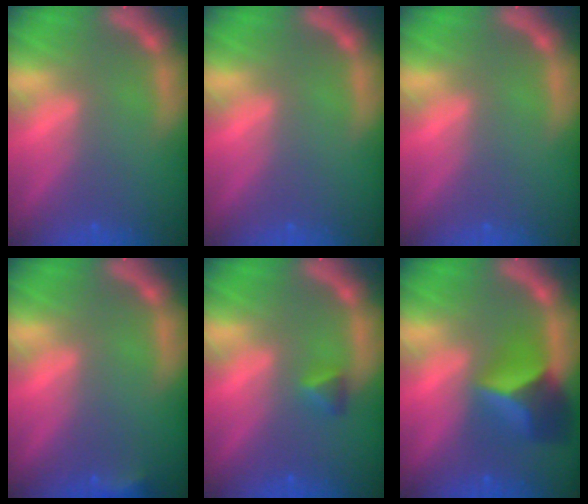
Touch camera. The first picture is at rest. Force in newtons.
{"total": 0.0}
{"total": 0.0}
{"total": 1.9}
{"total": 1.4}
{"total": 6.0}